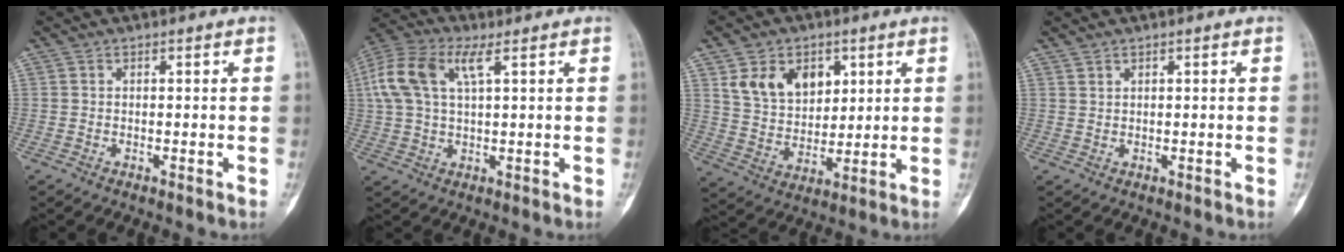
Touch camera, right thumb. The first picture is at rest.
{"total": 11.6, "force": [4.2, 5.2, 9.5], "torque": [-0.220, 0.027, 0.079]}
{"total": 11.9, "force": [4.9, 8.4, 6.8], "torque": [-0.080, -0.024, 0.098]}
{"total": 0.8, "force": [0.7, 0.1, 0.1], "torque": [-0.001, -0.007, 0.015]}